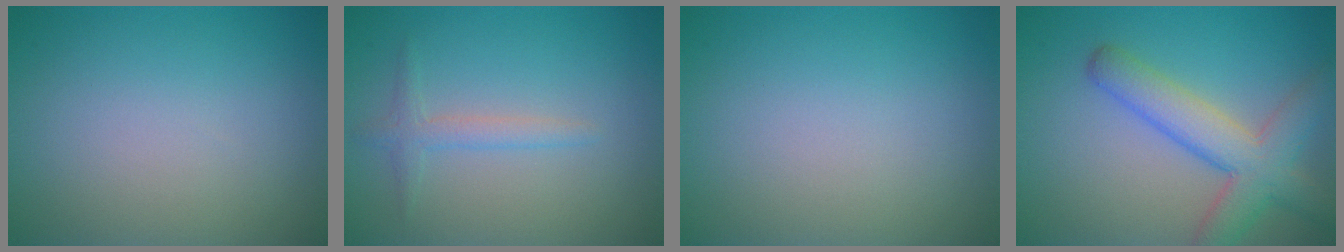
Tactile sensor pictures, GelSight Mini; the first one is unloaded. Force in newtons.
{"total": 1.7, "press": 1.7, "slide": 0.1}
{"total": 0.0}
{"total": 6.0, "press": 5.9, "slide": 0.3}